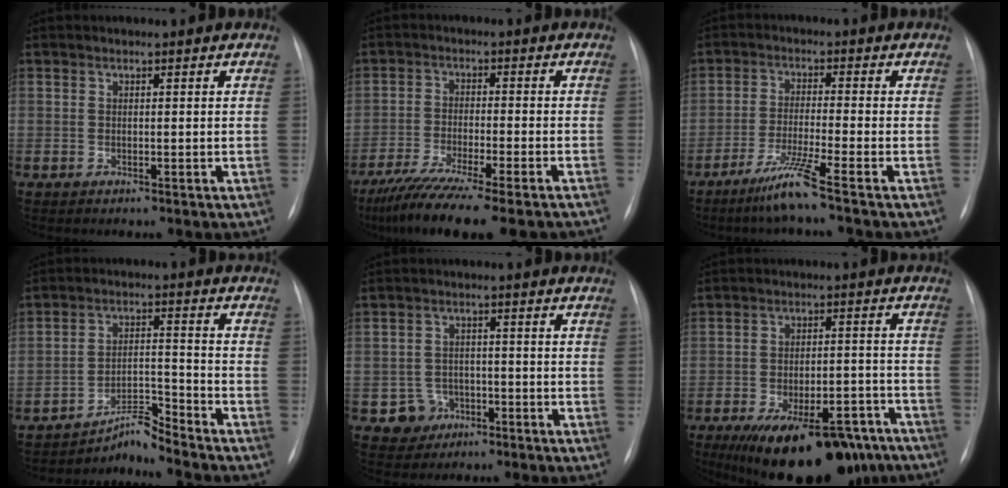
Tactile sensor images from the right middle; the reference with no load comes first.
{"total": 16.8, "force": [-13.6, 1.1, 9.7], "torque": [-0.140, -0.037, -0.211]}
{"total": 6.2, "force": [-4.3, -1.5, 4.2], "torque": [-0.087, -0.022, -0.092]}
{"total": 5.0, "force": [-4.9, -0.9, -0.1], "torque": [-0.003, 0.004, -0.081]}
{"total": 3.9, "force": [-1.9, 3.4, 0.0], "torque": [0.006, 0.013, -0.027]}
{"total": 21.5, "force": [-15.7, 8.1, 12.2], "torque": [-0.149, 0.007, -0.215]}